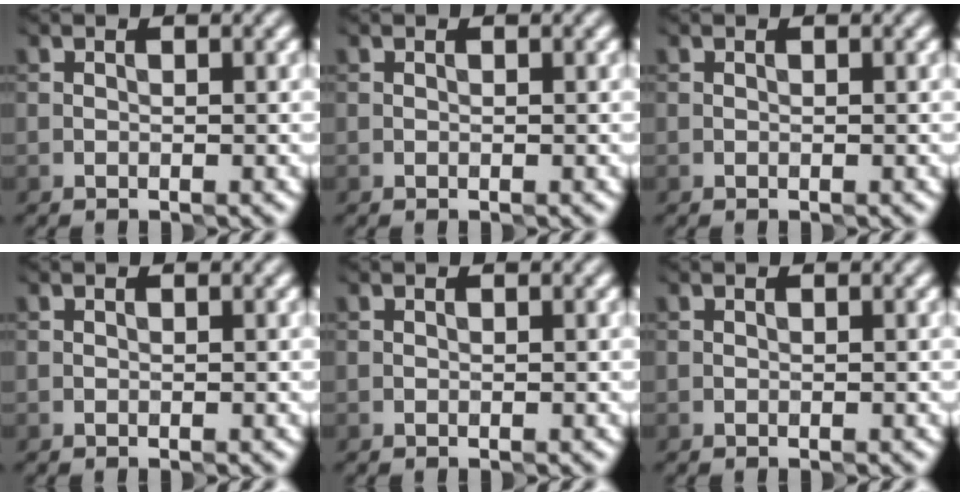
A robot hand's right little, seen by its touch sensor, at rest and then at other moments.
{"total": 0.0}
{"total": 0.0}
{"total": 0.0}
{"total": 0.0}
{"total": 0.0}